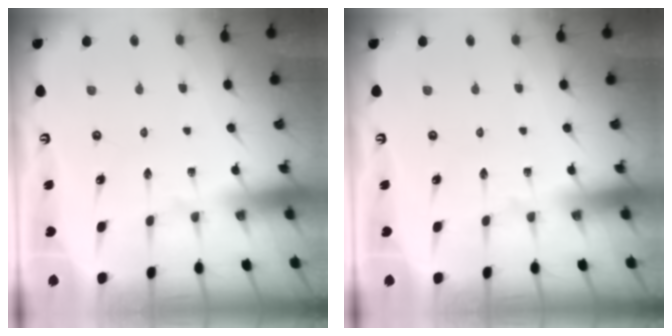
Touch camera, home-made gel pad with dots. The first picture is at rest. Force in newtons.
{"total": 0.0}